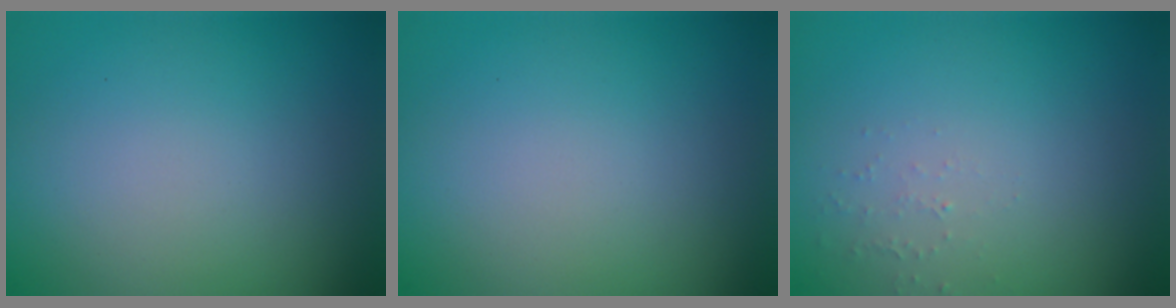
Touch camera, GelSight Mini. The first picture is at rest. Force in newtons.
{"total": 0.0}
{"total": 0.8, "press": 0.8, "slide": 0.3}